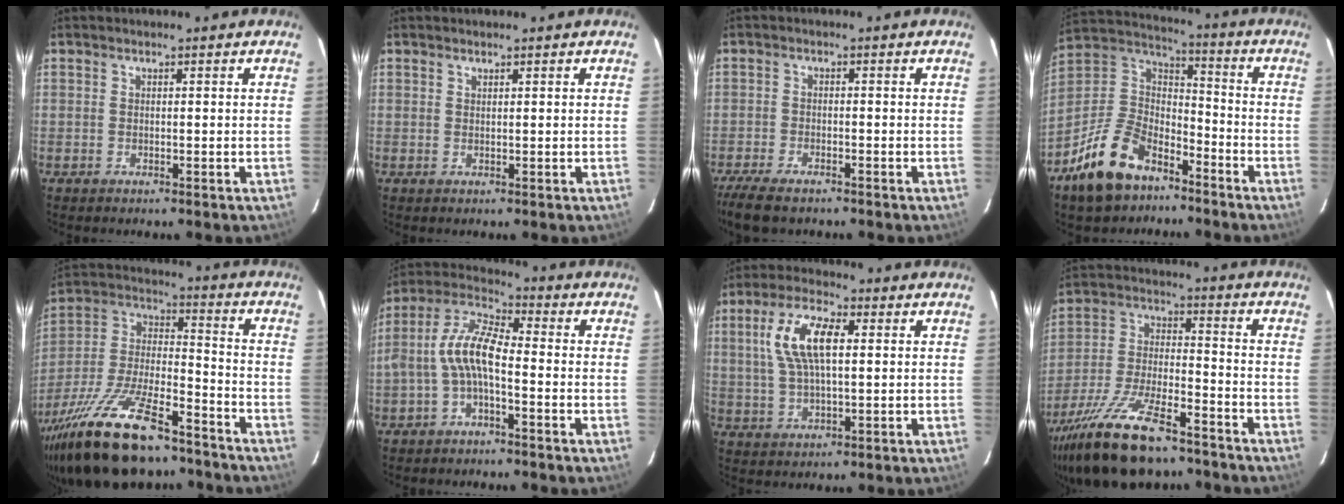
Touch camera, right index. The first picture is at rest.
{"total": 0.5, "force": [0.5, 0.0, 0.1], "torque": [-0.003, 0.000, 0.010]}
{"total": 7.6, "force": [-6.1, 2.1, 4.0], "torque": [-0.108, -0.027, -0.114]}
{"total": 17.1, "force": [-11.0, 9.3, 9.2], "torque": [-0.202, 0.017, -0.190]}
{"total": 25.6, "force": [-18.4, 8.2, 15.7], "torque": [-0.316, -0.024, -0.307]}
{"total": 8.9, "force": [-2.3, 3.3, 8.0], "torque": [-0.176, 0.019, -0.044]}
{"total": 10.9, "force": [2.6, 4.6, 9.6], "torque": [-0.191, 0.018, 0.050]}
{"total": 21.1, "force": [-15.8, 6.7, 12.4], "torque": [-0.256, -0.038, -0.270]}